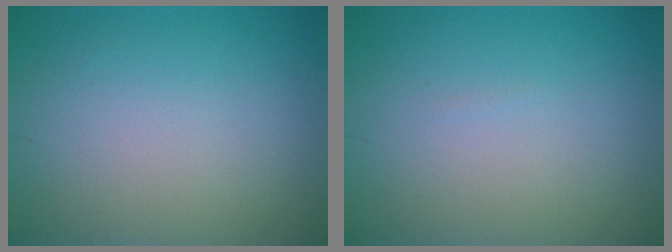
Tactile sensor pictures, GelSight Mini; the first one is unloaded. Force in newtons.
{"total": 0.0}